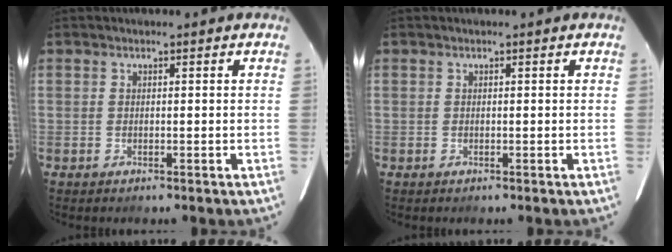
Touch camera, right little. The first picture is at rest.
{"total": 0.0}